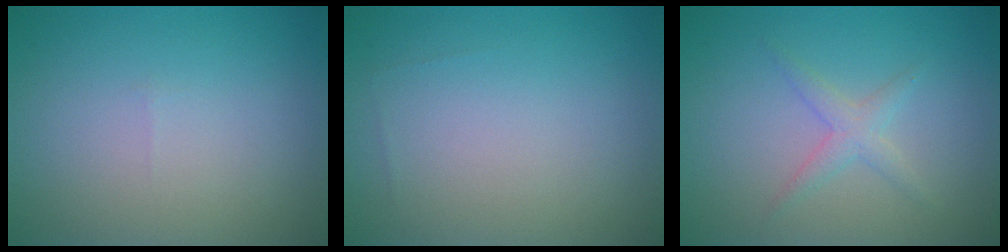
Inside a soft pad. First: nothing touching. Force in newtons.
{"total": 0.0}
{"total": 1.7, "press": 1.7, "slide": 0.1}